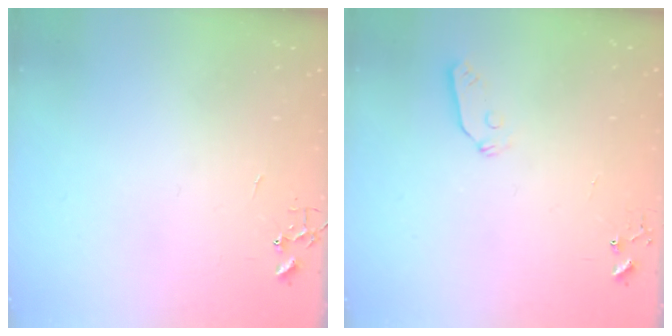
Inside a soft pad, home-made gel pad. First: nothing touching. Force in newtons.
{"total": 4.3, "press": 4.3, "slide": 0.3}